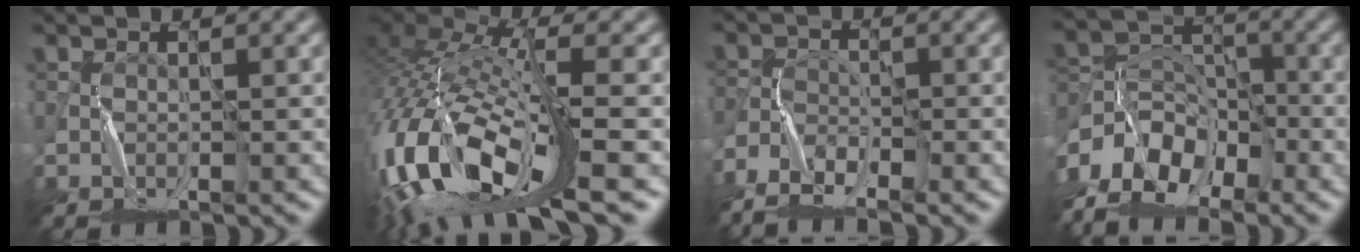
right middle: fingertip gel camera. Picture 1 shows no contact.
{"total": 14.7, "force": [-4.4, 6.0, 12.7], "torque": [-0.304, -0.004, -0.070]}
{"total": 5.1, "force": [-4.1, 1.6, 2.5], "torque": [-0.047, -0.013, -0.084]}
{"total": 8.1, "force": [-6.0, 4.4, 3.3], "torque": [-0.054, -0.001, -0.123]}